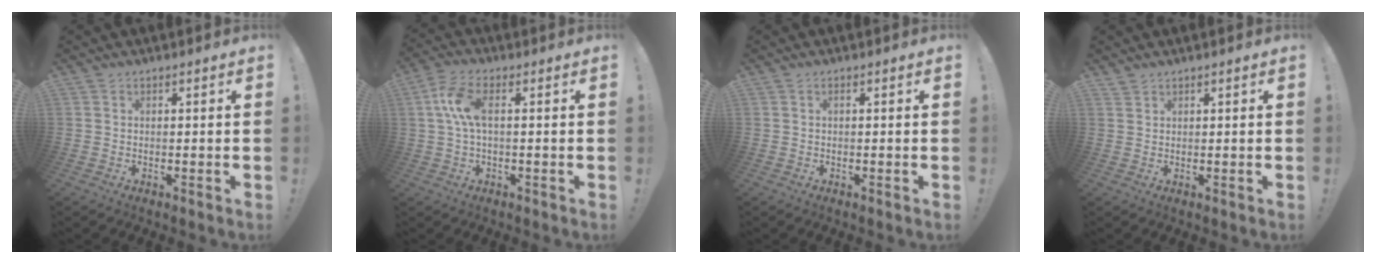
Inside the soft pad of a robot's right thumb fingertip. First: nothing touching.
{"total": 8.3, "force": [1.0, 3.3, 7.6], "torque": [-0.155, 0.000, 0.020]}
{"total": 0.5, "force": [-0.4, -0.1, 0.3], "torque": [-0.010, 0.000, -0.006]}
{"total": 1.0, "force": [1.0, 0.3, 0.2], "torque": [-0.006, -0.004, 0.019]}